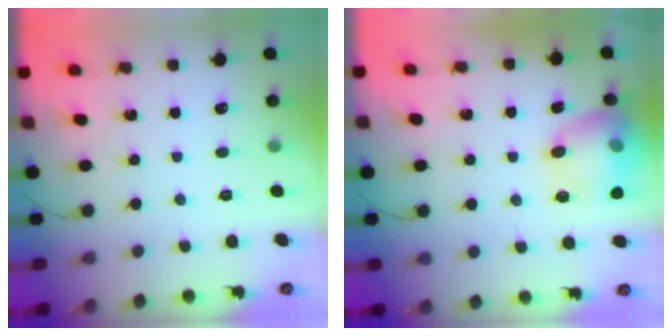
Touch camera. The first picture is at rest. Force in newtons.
{"total": 16.7, "press": 16.6, "slide": 1.4}